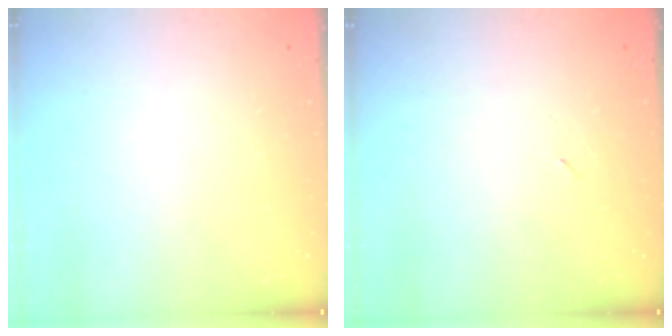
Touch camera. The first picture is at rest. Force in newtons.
{"total": 2.2, "press": 1.9, "slide": 1.2}